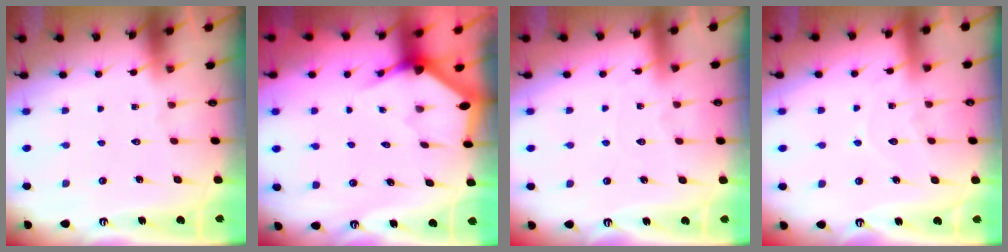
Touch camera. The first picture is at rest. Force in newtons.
{"total": 2.9, "press": 2.9, "slide": 0.2}
{"total": 2.7, "press": 2.7, "slide": 0.1}
{"total": 7.2, "press": 7.2, "slide": 0.7}